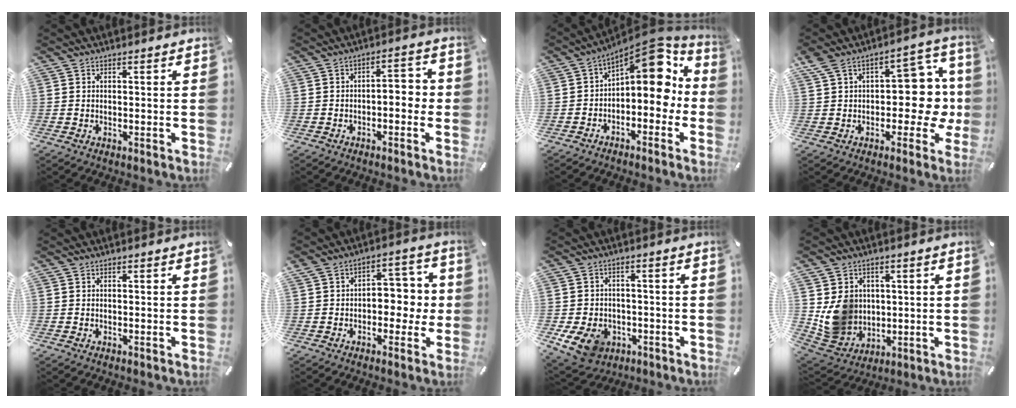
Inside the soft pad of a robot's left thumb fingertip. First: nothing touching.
{"total": 4.3, "force": [-1.9, 2.3, 3.1], "torque": [-0.049, 0.014, -0.041]}
{"total": 11.8, "force": [5.9, 5.8, 8.4], "torque": [-0.095, -0.070, 0.093]}
{"total": 18.1, "force": [1.6, 11.2, 14.2], "torque": [-0.183, 0.004, 0.031]}
{"total": 0.0}
{"total": 8.1, "force": [-0.6, 6.2, 5.2], "torque": [-0.058, 0.010, -0.016]}
{"total": 8.9, "force": [-3.6, 6.9, 4.2], "torque": [-0.097, 0.021, -0.066]}
{"total": 9.9, "force": [1.9, 9.3, 2.7], "torque": [-0.064, -0.013, 0.047]}